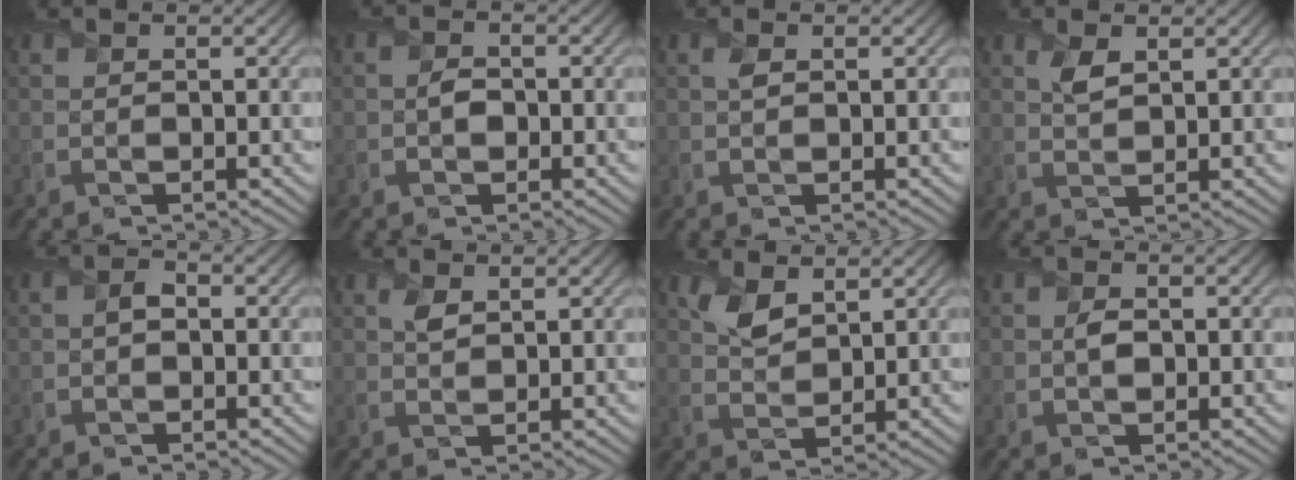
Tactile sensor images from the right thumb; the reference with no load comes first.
{"total": 1.8, "force": [-0.4, 1.4, 1.1], "torque": [-0.021, 0.000, -0.012]}
{"total": 0.9, "force": [0.5, 0.3, 0.7], "torque": [-0.021, 0.003, 0.007]}
{"total": 2.4, "force": [1.4, 1.0, 1.7], "torque": [-0.040, 0.003, 0.026]}
{"total": 1.6, "force": [-0.4, 1.1, 1.1], "torque": [-0.023, 0.004, -0.010]}
{"total": 1.7, "force": [1.1, 0.7, 1.1], "torque": [-0.027, 0.003, 0.020]}
{"total": 3.7, "force": [2.3, 1.8, 2.2], "torque": [-0.057, -0.002, 0.046]}
{"total": 1.6, "force": [0.0, 1.1, 1.2], "torque": [-0.024, -0.001, -0.001]}